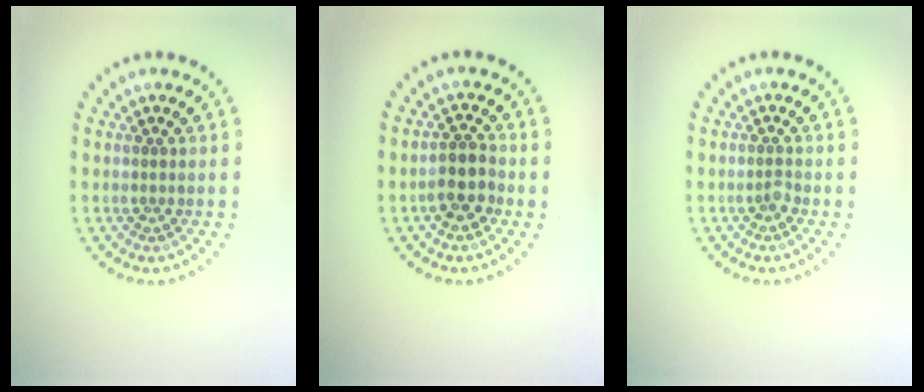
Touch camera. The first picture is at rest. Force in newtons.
{"total": 2.6, "press": 2.4, "slide": 1.0}
{"total": 0.8, "press": 0.6, "slide": 0.5}